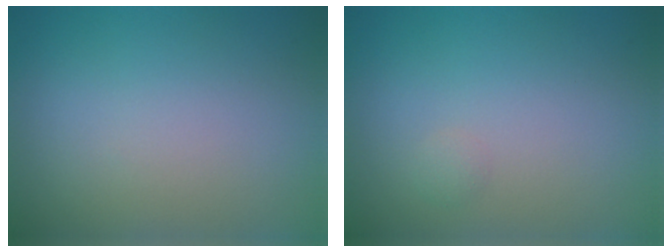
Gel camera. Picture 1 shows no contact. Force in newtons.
{"total": 0.5, "press": 0.5, "slide": 0.0}